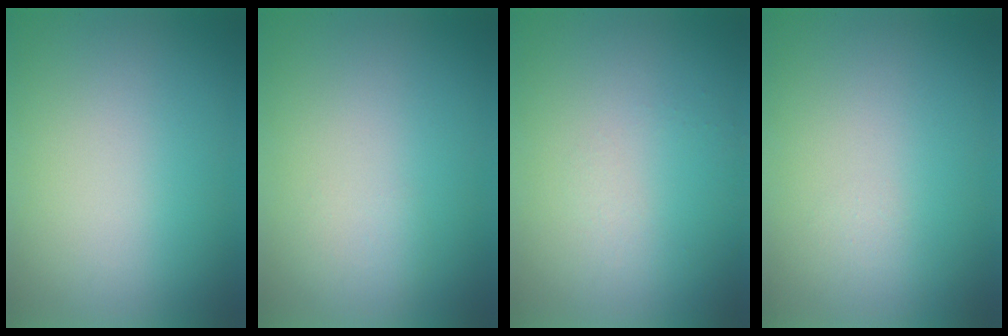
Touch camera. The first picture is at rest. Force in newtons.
{"total": 1.1}
{"total": 1.0}
{"total": 1.3}